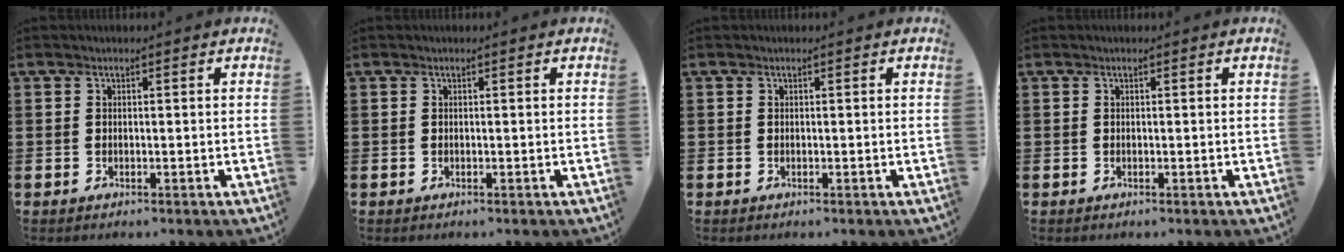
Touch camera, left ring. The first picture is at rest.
{"total": 0.0}
{"total": 0.0}
{"total": 0.0}